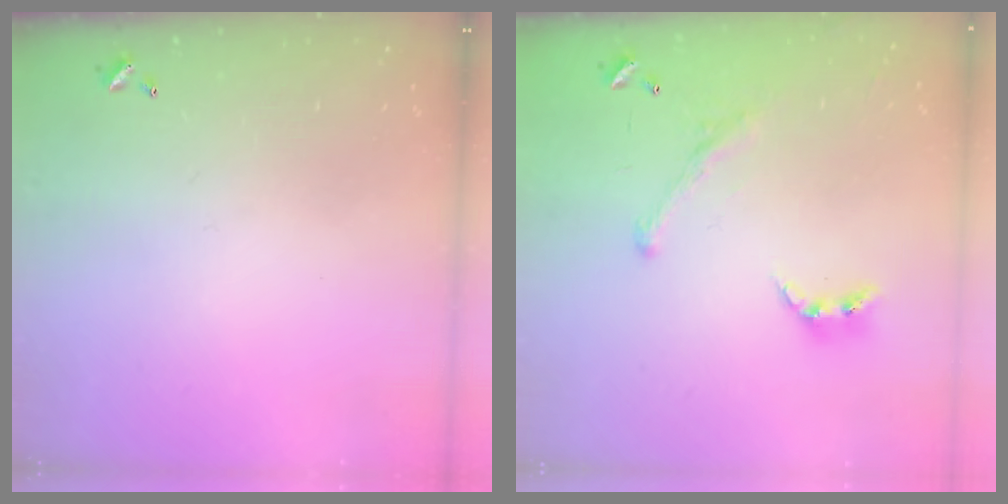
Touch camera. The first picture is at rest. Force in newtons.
{"total": 1.8, "press": 1.2, "slide": 1.3}